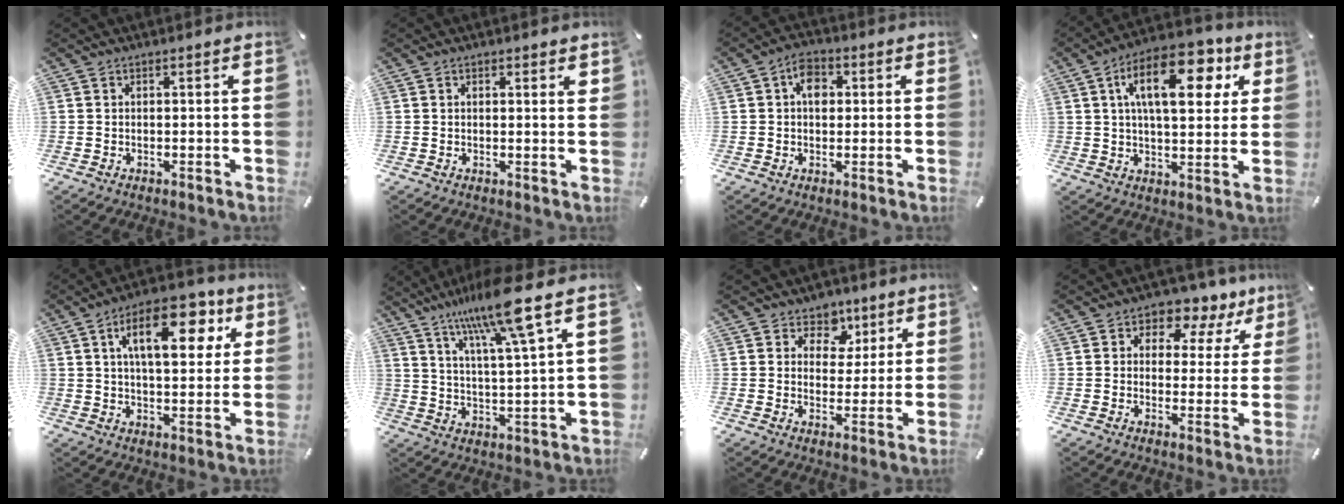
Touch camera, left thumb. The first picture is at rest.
{"total": 1.2, "force": [0.7, 0.4, 0.9], "torque": [-0.013, -0.003, 0.010]}
{"total": 5.4, "force": [0.8, 3.8, 3.7], "torque": [-0.051, 0.000, 0.009]}
{"total": 18.2, "force": [7.1, 8.9, 14.1], "torque": [-0.219, -0.013, 0.111]}
{"total": 16.9, "force": [7.1, 8.4, 12.8], "torque": [-0.190, -0.014, 0.112]}
{"total": 14.6, "force": [10.7, 1.4, 9.9], "torque": [-0.188, -0.047, 0.173]}
{"total": 6.9, "force": [3.3, 5.8, 1.6], "torque": [-0.021, -0.025, 0.054]}
{"total": 6.3, "force": [3.9, 4.1, 2.6], "torque": [-0.031, -0.038, 0.060]}